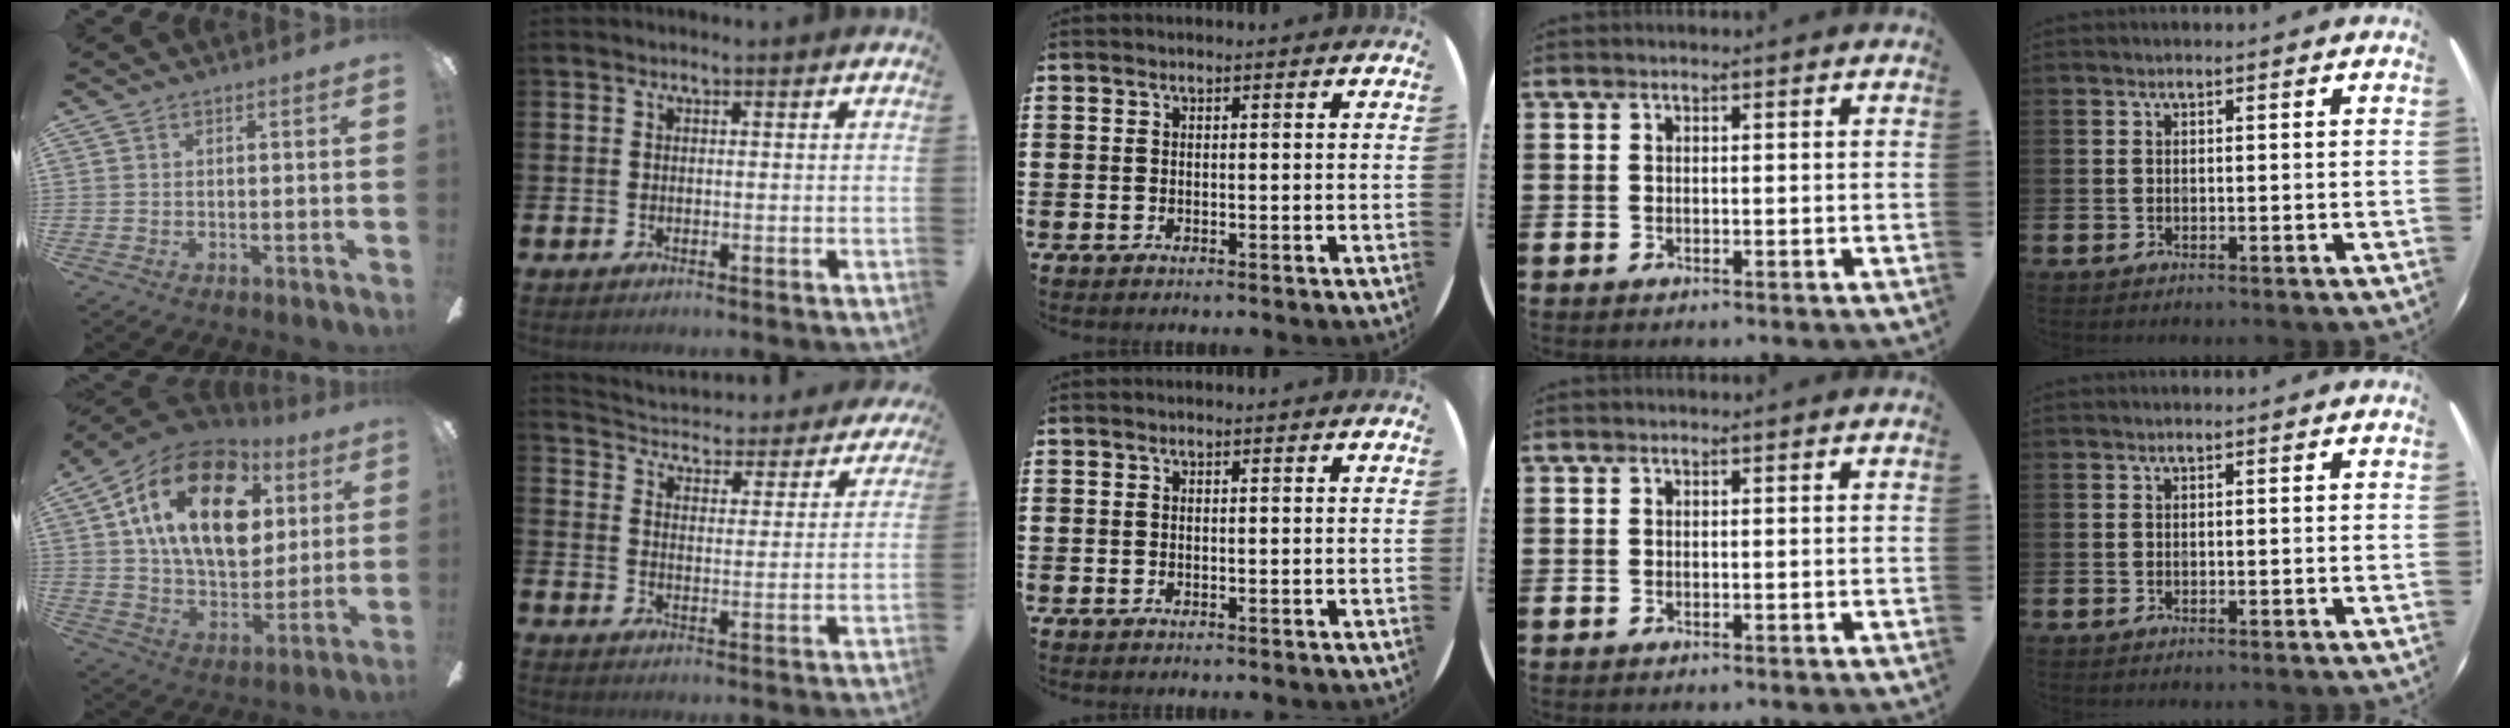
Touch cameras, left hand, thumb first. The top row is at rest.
{"thumb": {"total": 23.3, "force": [10.1, 13.7, 15.9], "torque": [-0.282, -0.021, 0.172]}, "index": {"total": 4.0, "force": [3.9, 0.9, 0.2], "torque": [-0.026, -0.044, 0.060]}}